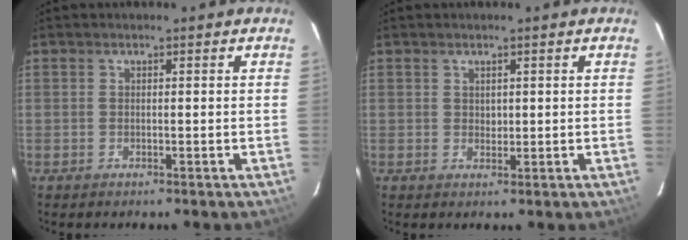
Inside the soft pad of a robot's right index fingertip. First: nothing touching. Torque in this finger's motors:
{"motor_torque": [0.13, 0.09, 0.02, 0.00]}